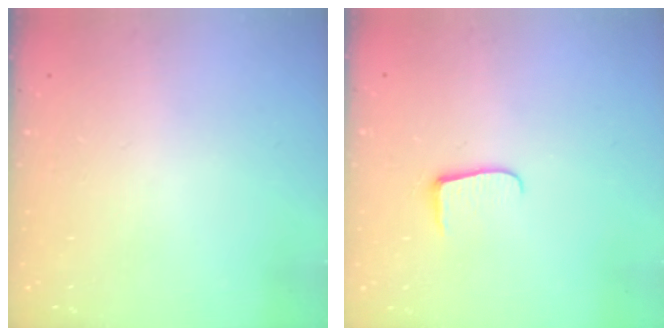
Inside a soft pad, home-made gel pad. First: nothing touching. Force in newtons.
{"total": 6.2, "press": 6.1, "slide": 0.7}